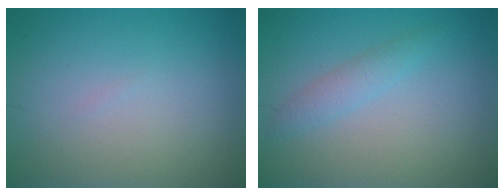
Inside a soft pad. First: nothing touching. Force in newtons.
{"total": 1.7, "press": 1.7, "slide": 0.1}